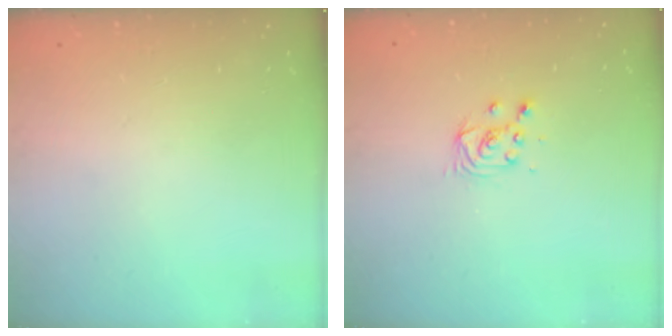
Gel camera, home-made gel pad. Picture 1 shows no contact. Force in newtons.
{"total": 4.2, "press": 4.2, "slide": 0.5}